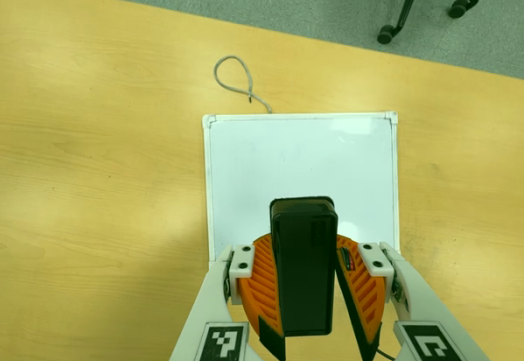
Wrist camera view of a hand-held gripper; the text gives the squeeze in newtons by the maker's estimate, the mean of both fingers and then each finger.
{"total": 8.3, "left": 8.8, "right": 7.8}